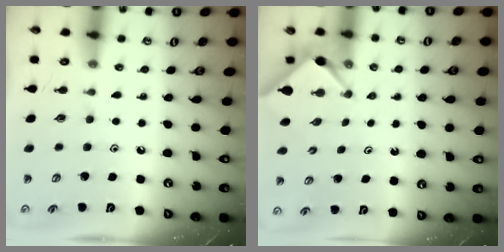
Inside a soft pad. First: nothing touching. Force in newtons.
{"total": 3.1, "press": 3.1, "slide": 0.4}